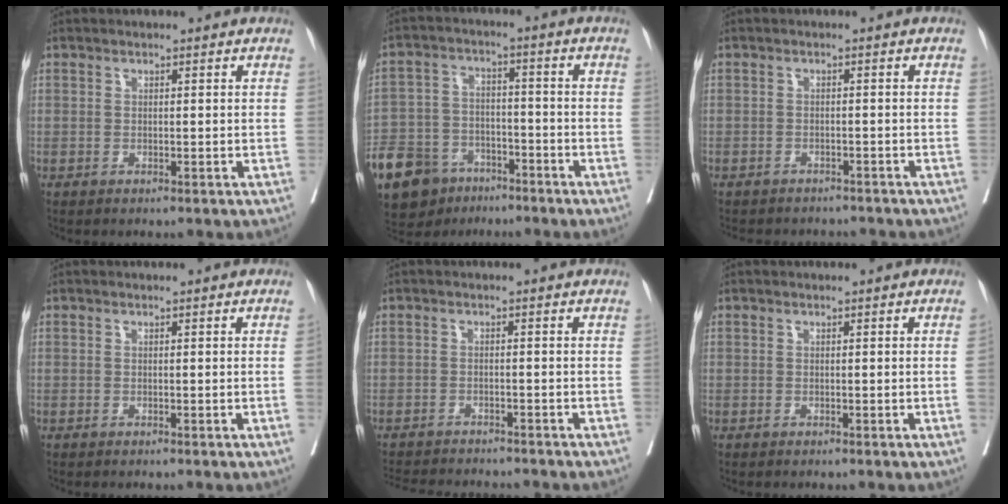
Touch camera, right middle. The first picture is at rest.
{"total": 18.1, "force": [-12.1, 11.1, 7.8], "torque": [-0.206, 0.001, -0.199]}
{"total": 6.4, "force": [-5.8, 2.4, 0.9], "torque": [-0.012, 0.001, -0.070]}
{"total": 0.7, "force": [-0.1, -0.3, 0.6], "torque": [-0.001, 0.001, -0.002]}
{"total": 9.5, "force": [-9.0, 1.5, 2.6], "torque": [-0.041, -0.001, -0.126]}
{"total": 0.8, "force": [-0.1, -0.4, 0.7], "torque": [-0.002, 0.001, -0.002]}